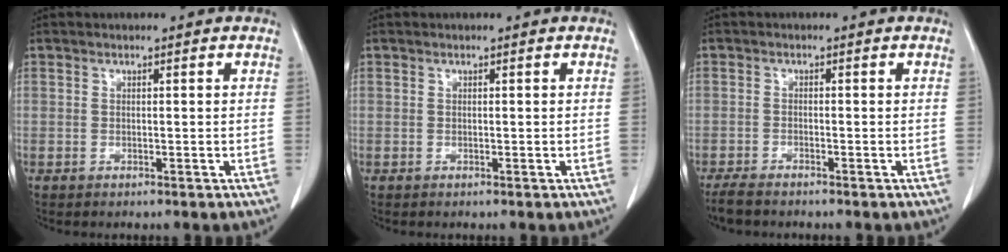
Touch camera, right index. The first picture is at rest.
{"total": 0.0}
{"total": 3.2, "force": [-2.8, 0.5, 1.5], "torque": [-0.028, -0.008, -0.047]}